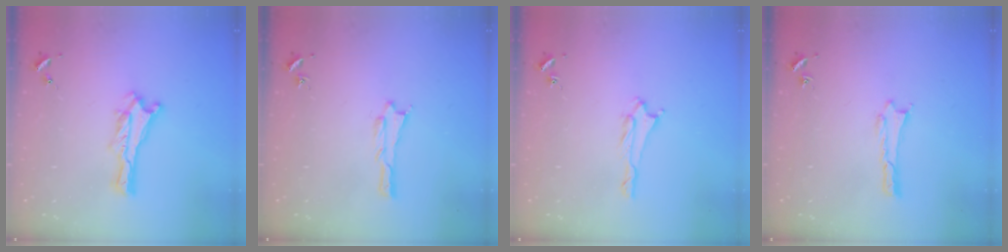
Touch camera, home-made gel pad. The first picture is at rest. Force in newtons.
{"total": 0.6, "press": 0.6, "slide": 0.1}
{"total": 1.7, "press": 1.7, "slide": 0.3}
{"total": 0.0}